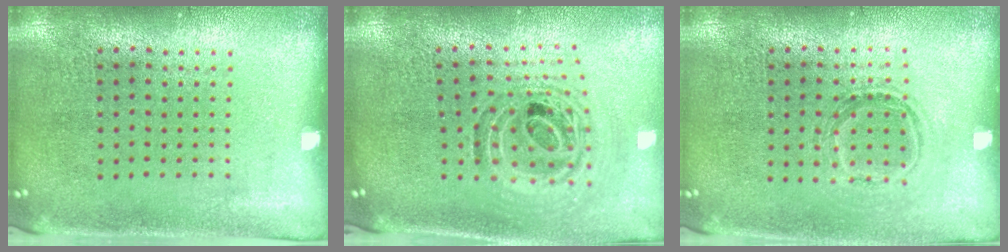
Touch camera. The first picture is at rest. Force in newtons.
{"total": 1.2, "press": 1.1, "slide": 0.5}
{"total": 1.1, "press": 0.9, "slide": 0.6}